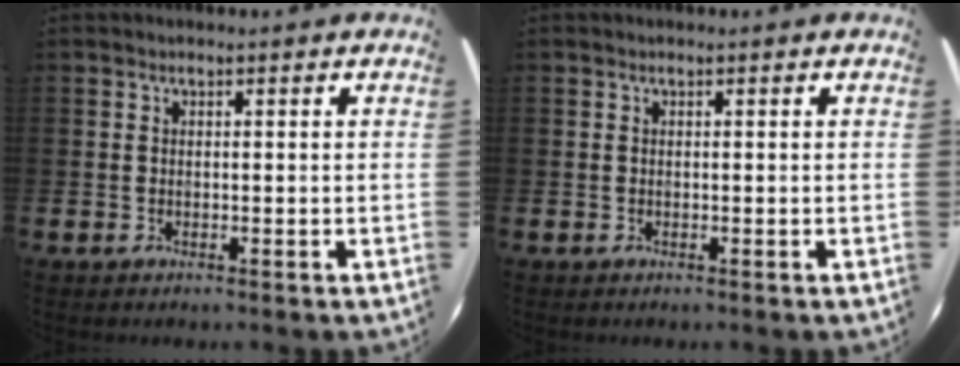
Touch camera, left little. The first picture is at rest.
{"total": 0.0}